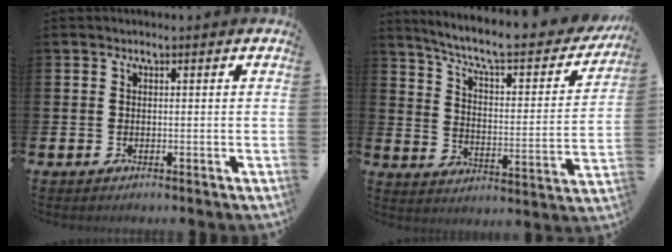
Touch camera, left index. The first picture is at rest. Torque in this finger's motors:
{"motor_torque": [0.92, -1.22, 0.54, 0.19]}